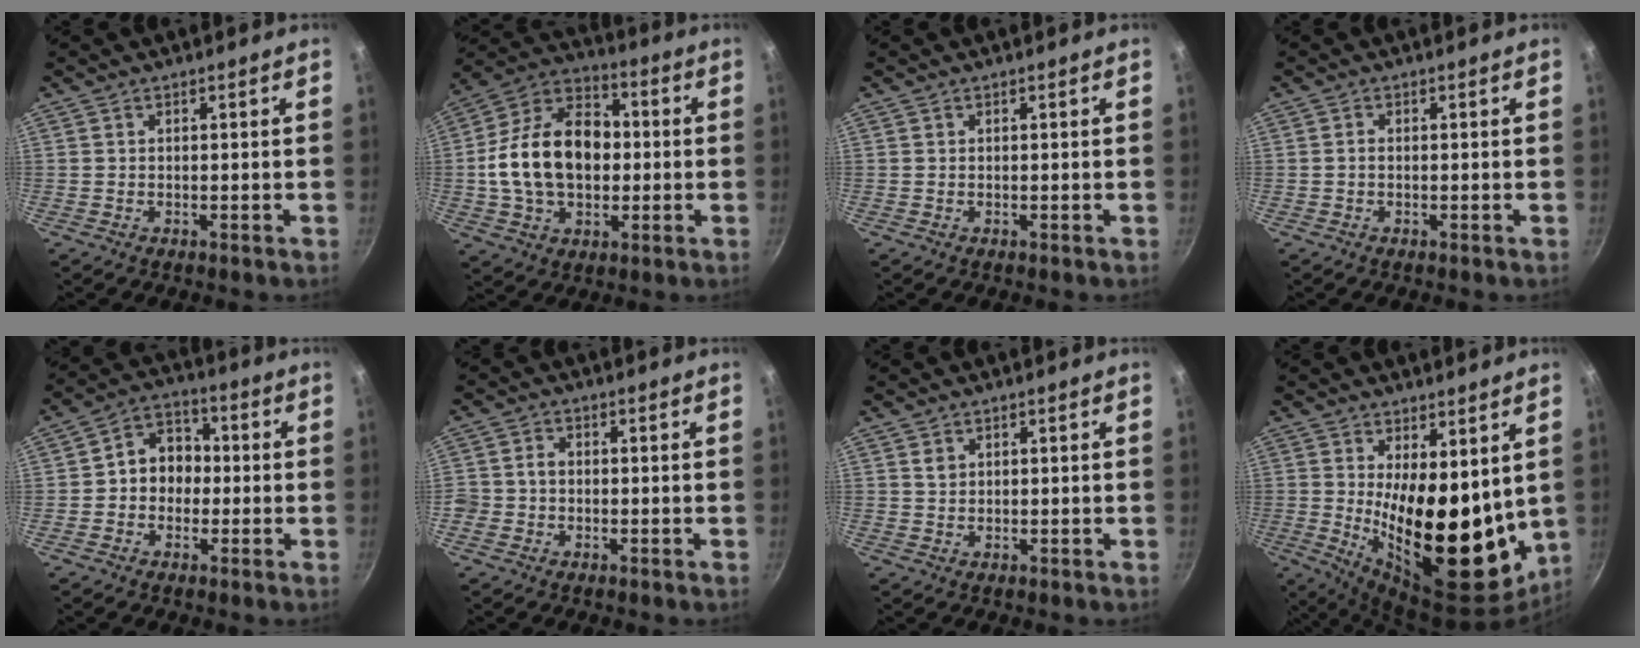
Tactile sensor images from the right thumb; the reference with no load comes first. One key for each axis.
{"total": 19.7, "fx": -0.1, "fy": 13.7, "fz": 14.2, "tx": -0.219, "ty": 0.037, "tz": -0.013}
{"total": 0.0}
{"total": 0.8, "fx": -0.2, "fy": 0.6, "fz": 0.6, "tx": -0.011, "ty": 0.004, "tz": -0.004}
{"total": 8.4, "fx": -0.5, "fy": 7.0, "fz": 4.6, "tx": -0.024, "ty": 0.027, "tz": -0.023}
{"total": 3.3, "fx": -0.8, "fy": 2.9, "fz": 1.4, "tx": -0.017, "ty": 0.017, "tz": -0.021}
{"total": 1.4, "fx": 0.6, "fy": 1.2, "fz": 0.5, "tx": -0.007, "ty": 0.000, "tz": 0.011}
{"total": 20.9, "fx": 2.0, "fy": 9.8, "fz": 18.3, "tx": -0.233, "ty": -0.050, "tz": 0.050}